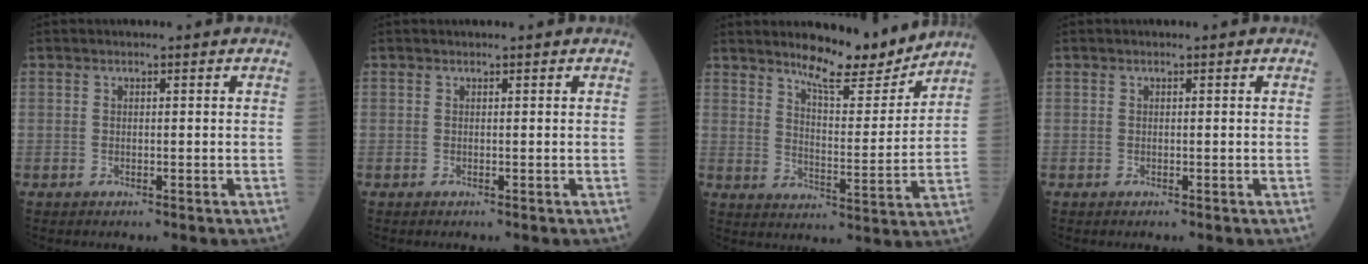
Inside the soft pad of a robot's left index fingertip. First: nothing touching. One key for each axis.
{"total": 0.0}
{"total": 9.7, "fx": 9.0, "fy": 1.0, "fz": 3.5, "tx": -0.063, "ty": -0.020, "tz": 0.140}
{"total": 0.0}